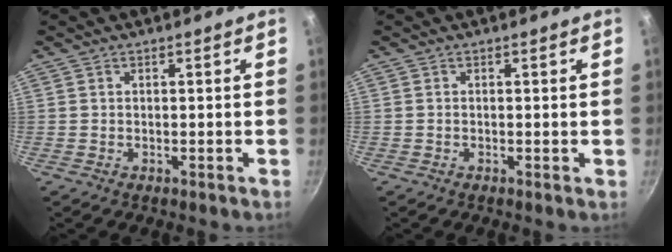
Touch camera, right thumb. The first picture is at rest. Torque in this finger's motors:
{"motor_torque": [0.11, -0.03, 0.07, 0.18, 0.02]}